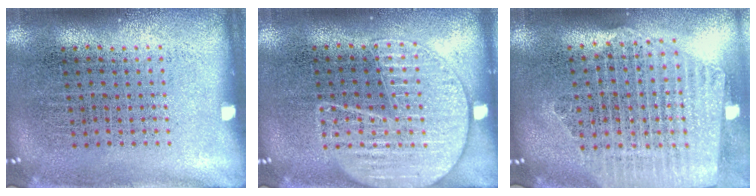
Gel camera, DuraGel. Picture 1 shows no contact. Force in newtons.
{"total": 1.6, "press": 1.6, "slide": 0.1}
{"total": 2.5, "press": 2.2, "slide": 1.2}